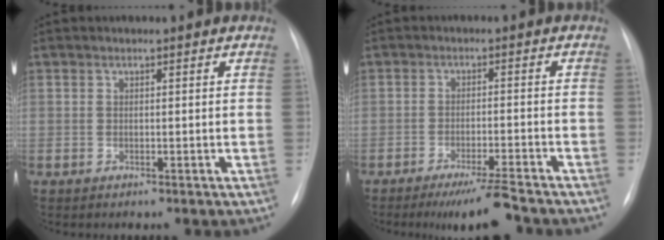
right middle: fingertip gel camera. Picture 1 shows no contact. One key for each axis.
{"total": 6.6, "fx": -5.6, "fy": -0.4, "fz": 3.5, "tx": -0.048, "ty": -0.019, "tz": -0.092}